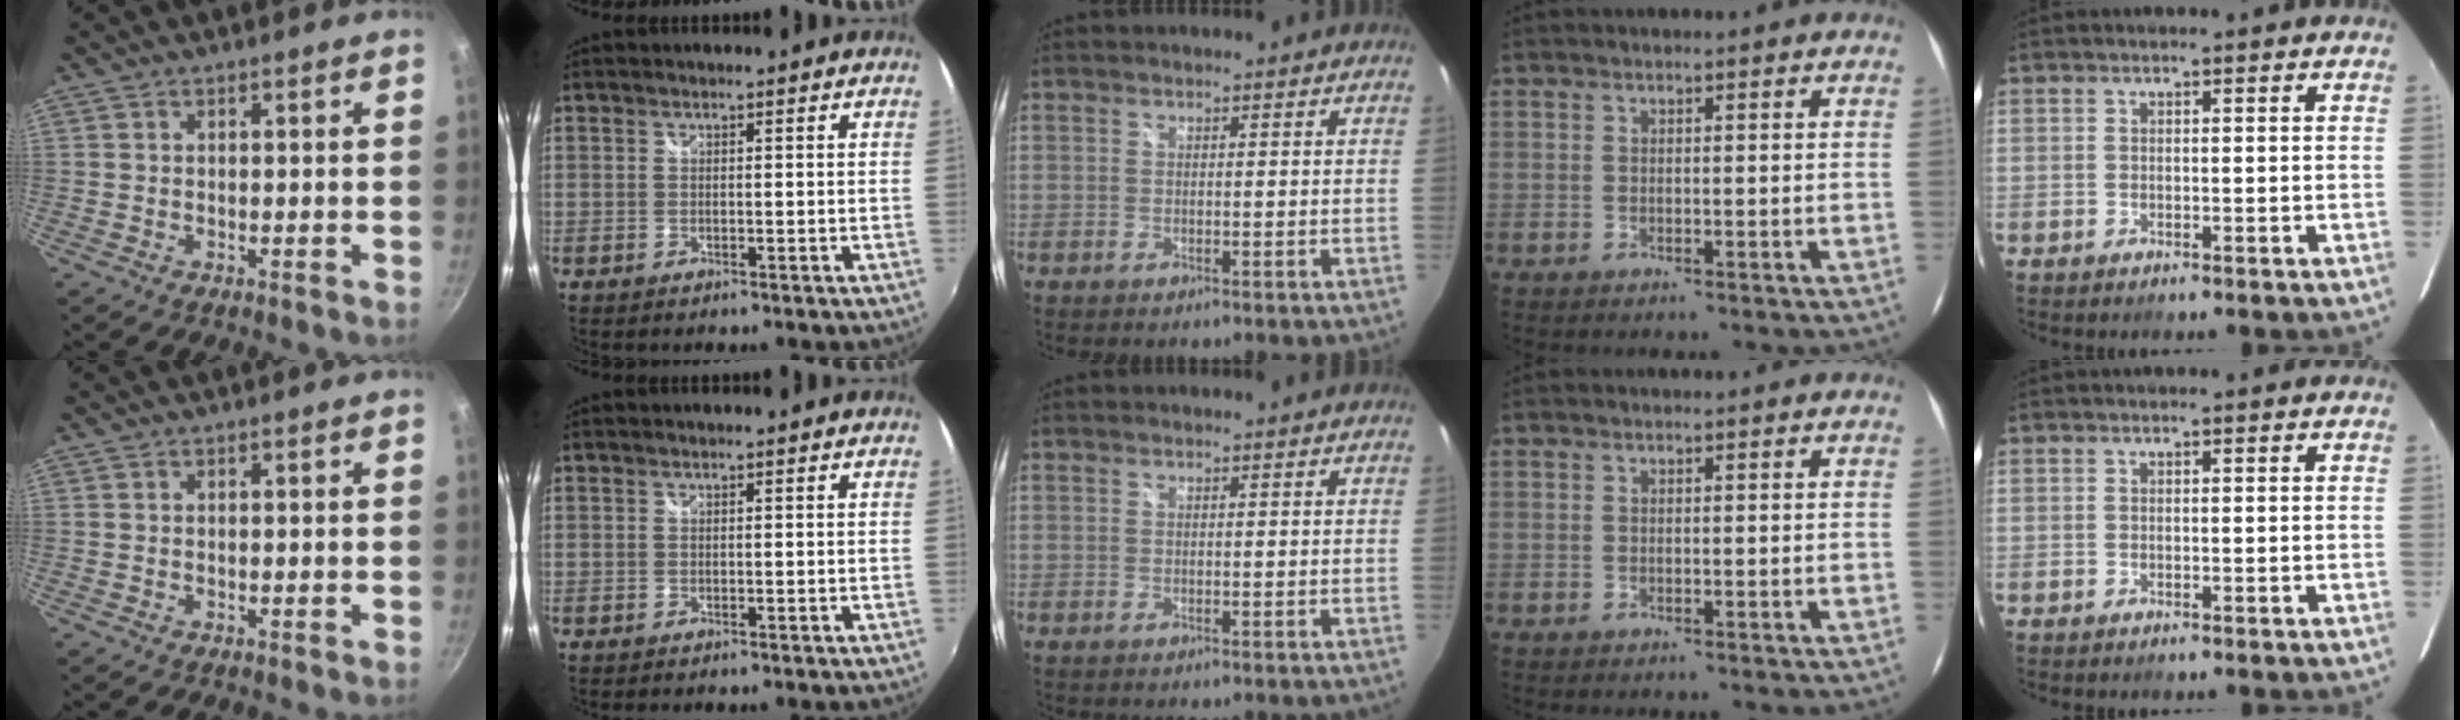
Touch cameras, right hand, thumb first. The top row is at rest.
{}